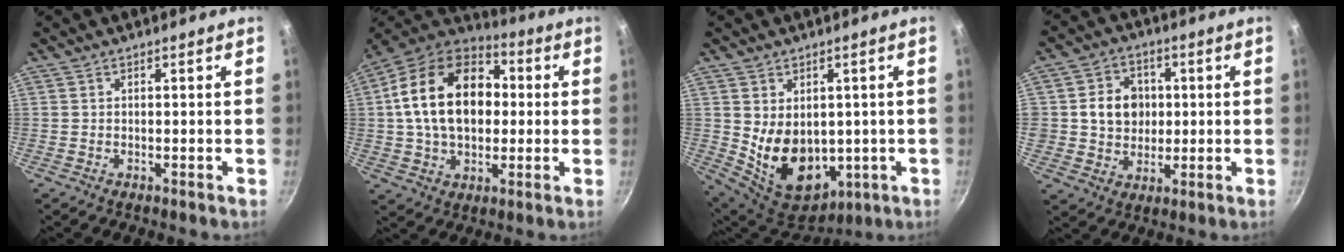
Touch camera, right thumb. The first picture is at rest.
{"total": 21.9, "force": [2.4, 15.0, 15.8], "torque": [-0.245, 0.031, 0.029]}
{"total": 14.1, "force": [0.2, 10.3, 9.7], "torque": [-0.136, -0.030, 0.036]}
{"total": 9.6, "force": [1.0, 8.5, 4.4], "torque": [-0.036, 0.002, 0.014]}